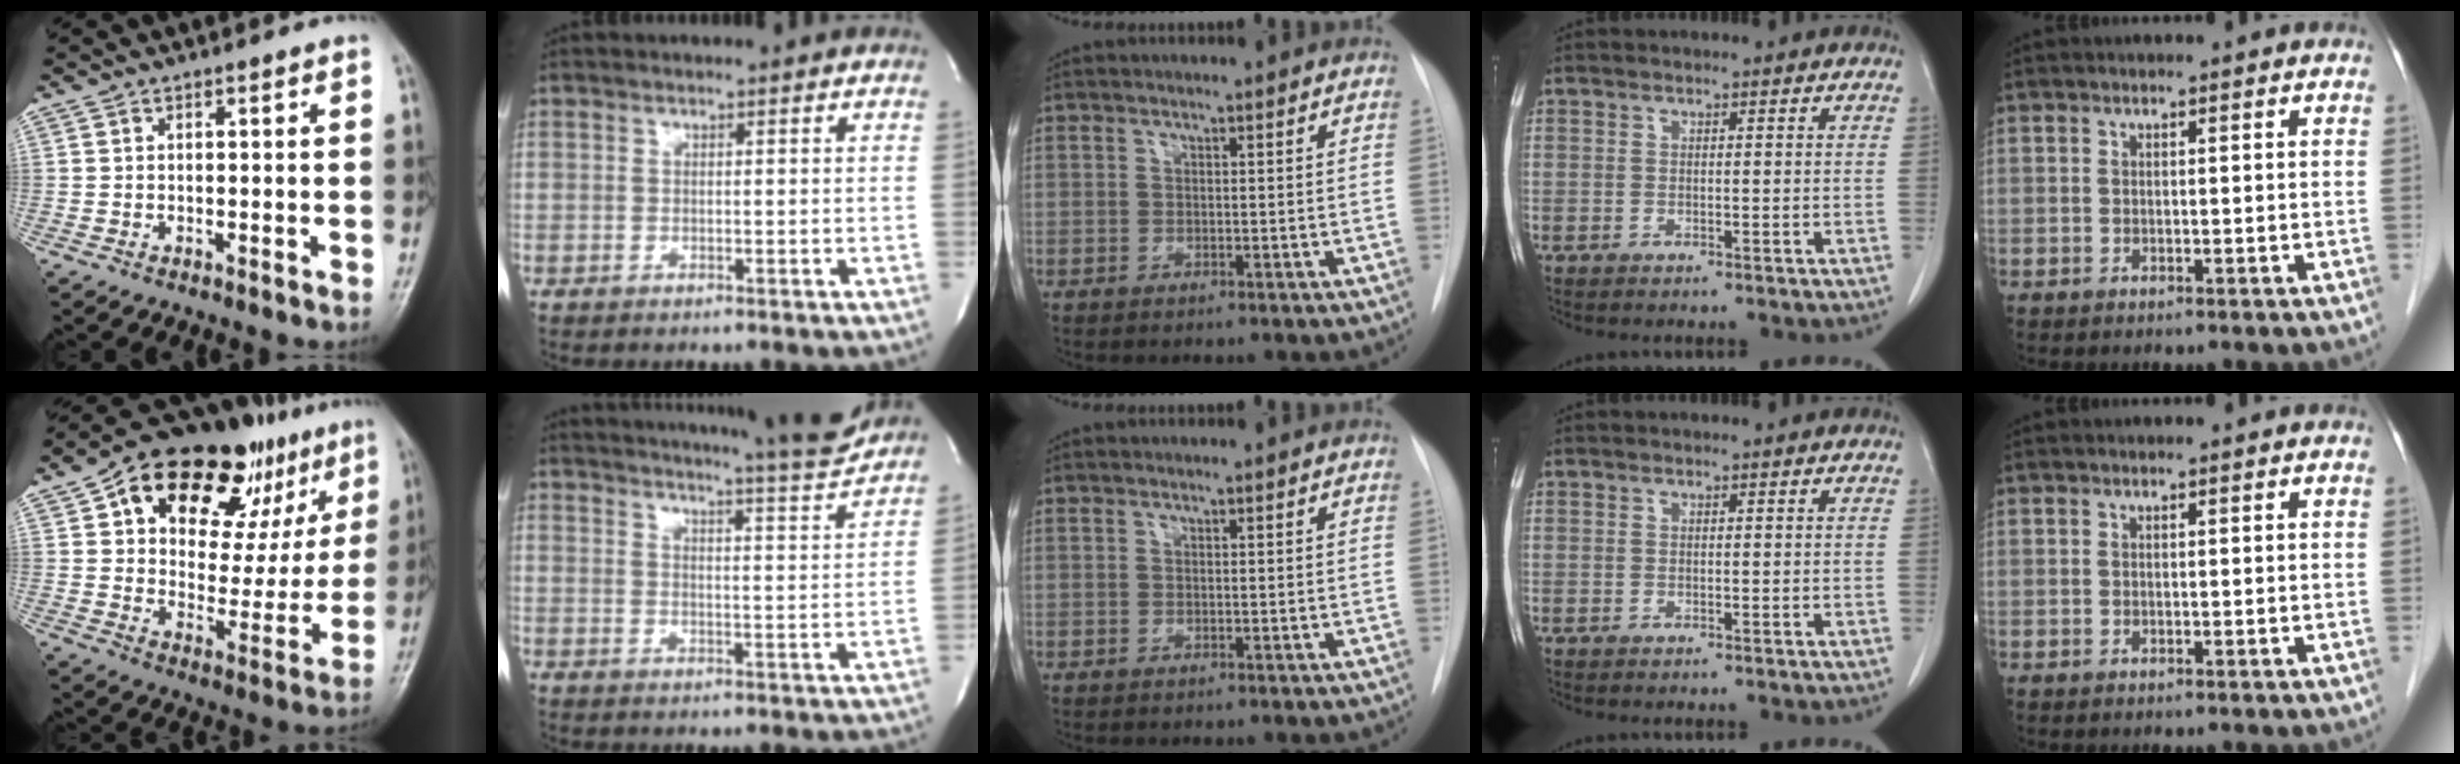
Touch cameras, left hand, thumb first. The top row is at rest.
{"thumb": {"total": 26.0, "force": [13.9, 14.2, 16.8], "torque": [-0.197, -0.007, 0.216]}, "index": {"total": 15.6, "force": [14.8, -0.7, 5.0], "torque": [-0.082, -0.055, 0.188]}}